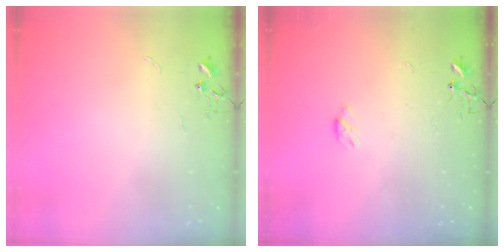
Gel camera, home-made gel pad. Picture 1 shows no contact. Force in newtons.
{"total": 3.2, "press": 3.2, "slide": 0.4}